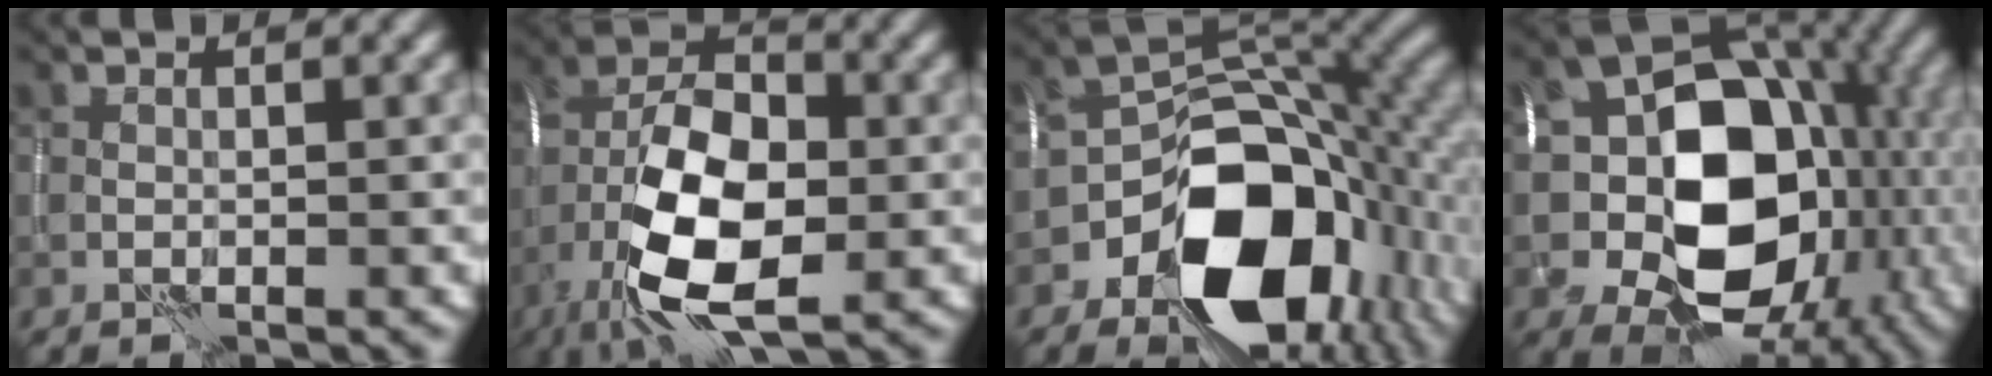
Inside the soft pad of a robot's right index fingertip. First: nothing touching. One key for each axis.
{"total": 12.0, "fx": -3.9, "fy": 6.0, "fz": 9.6, "tx": -0.184, "ty": -0.003, "tz": -0.077}
{"total": 13.9, "fx": -5.3, "fy": 9.1, "fz": 9.1, "tx": -0.125, "ty": -0.007, "tz": -0.089}
{"total": 15.5, "fx": -1.0, "fy": 11.4, "fz": 10.5, "tx": -0.134, "ty": -0.004, "tz": -0.016}